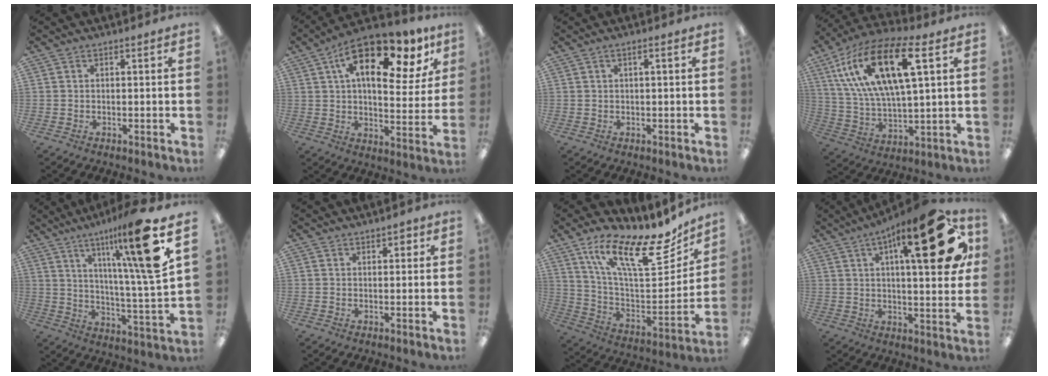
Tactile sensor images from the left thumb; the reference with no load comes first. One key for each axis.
{"total": 19.0, "fx": 10.2, "fy": 8.5, "fz": 13.6, "tx": -0.214, "ty": -0.041, "tz": 0.164}
{"total": 1.7, "fx": 0.3, "fy": 0.2, "fz": 1.6, "tx": -0.029, "ty": 0.001, "tz": 0.006}
{"total": 19.9, "fx": 9.6, "fy": 7.7, "fz": 15.7, "tx": -0.321, "ty": -0.027, "tz": 0.157}
{"total": 19.3, "fx": 10.8, "fy": 2.2, "fz": 15.9, "tx": -0.251, "ty": -0.055, "tz": 0.151}
{"total": 1.6, "fx": 1.2, "fy": 0.8, "fz": 0.7, "tx": -0.006, "ty": -0.002, "tz": 0.019}
{"total": 21.7, "fx": 14.1, "fy": 6.7, "fz": 15.1, "tx": -0.238, "ty": -0.091, "tz": 0.236}
{"total": 25.3, "fx": 10.1, "fy": 8.9, "fz": 21.5, "tx": -0.285, "ty": -0.043, "tz": 0.147}